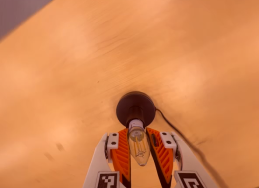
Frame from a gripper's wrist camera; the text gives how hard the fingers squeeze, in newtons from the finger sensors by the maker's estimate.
{"total": 13.1, "left": 14.1, "right": 12.0}